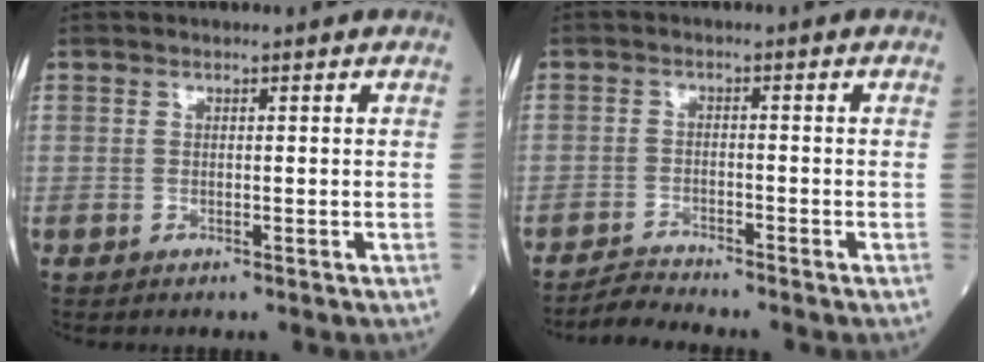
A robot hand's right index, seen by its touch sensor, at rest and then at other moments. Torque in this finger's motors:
{"motor_torque": [0.01, -0.01, 0.04, 0.01]}